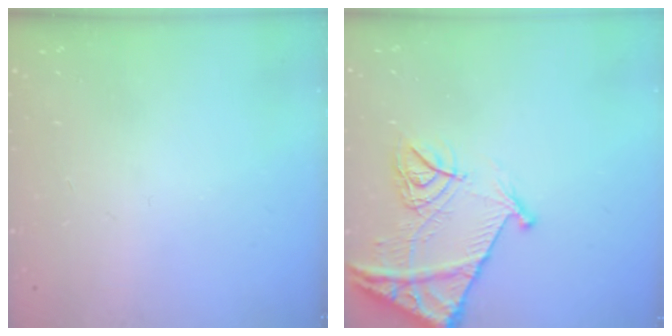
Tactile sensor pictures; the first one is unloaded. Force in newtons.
{"total": 13.6, "press": 13.6, "slide": 1.5}